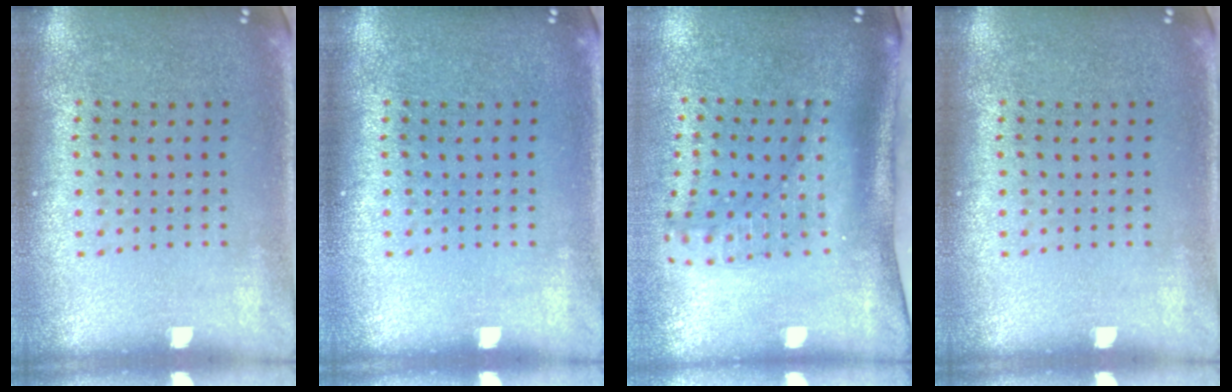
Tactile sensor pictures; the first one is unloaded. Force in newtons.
{"total": 0.0}
{"total": 2.0, "press": 1.5, "slide": 1.3}
{"total": 0.0}